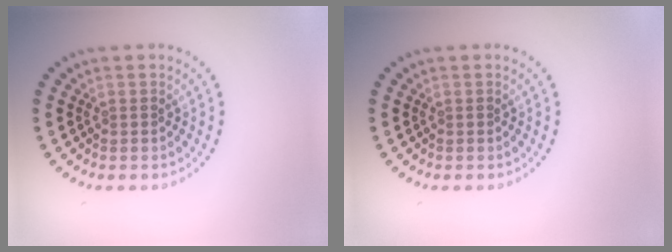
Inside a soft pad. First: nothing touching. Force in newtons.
{"total": 0.0}